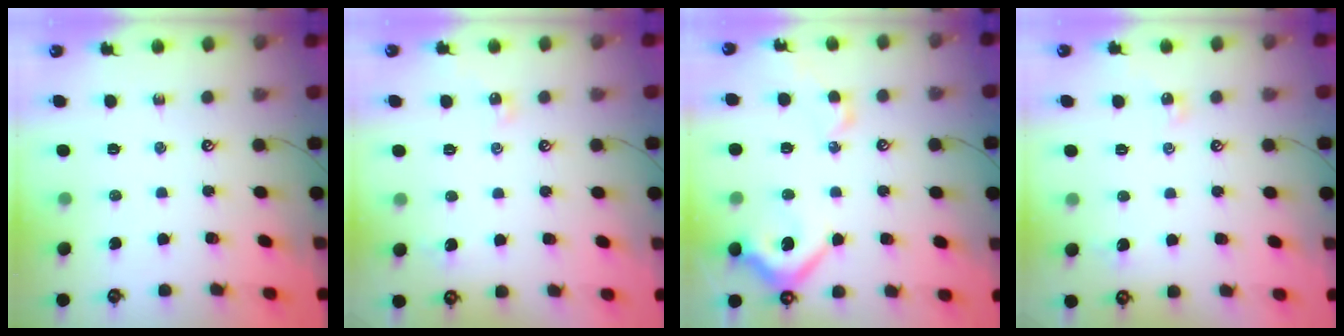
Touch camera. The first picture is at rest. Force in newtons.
{"total": 2.0, "press": 1.9, "slide": 0.5}
{"total": 8.2, "press": 8.0, "slide": 1.7}
{"total": 2.0, "press": 1.9, "slide": 0.5}